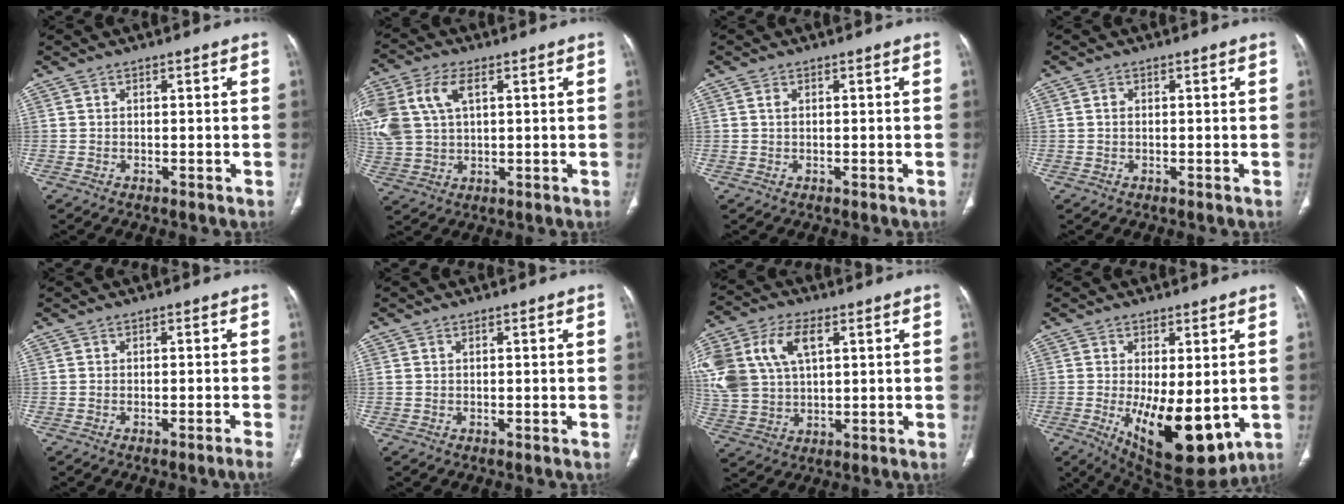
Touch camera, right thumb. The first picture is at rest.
{"total": 15.9, "force": [4.7, 10.0, 11.4], "torque": [-0.291, 0.014, 0.094]}
{"total": 1.0, "force": [0.3, 0.6, 0.8], "torque": [-0.015, 0.002, 0.007]}
{"total": 0.9, "force": [0.1, 0.7, 0.6], "torque": [-0.010, 0.002, 0.002]}
{"total": 1.8, "force": [-1.4, -0.7, 1.0], "torque": [-0.023, 0.009, -0.017]}
{"total": 0.5, "force": [0.2, 0.3, 0.3], "torque": [-0.008, 0.008, 0.005]}
{"total": 19.9, "force": [6.0, 12.6, 14.1], "torque": [-0.336, 0.020, 0.116]}
{"total": 14.7, "force": [-2.7, 6.2, 13.1], "torque": [-0.194, -0.030, -0.019]}